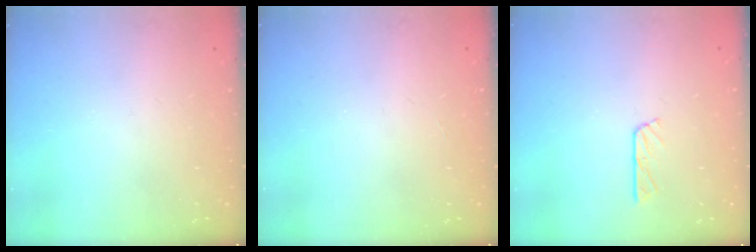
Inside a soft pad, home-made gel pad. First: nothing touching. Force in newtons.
{"total": 0.0}
{"total": 4.6, "press": 4.5, "slide": 0.5}